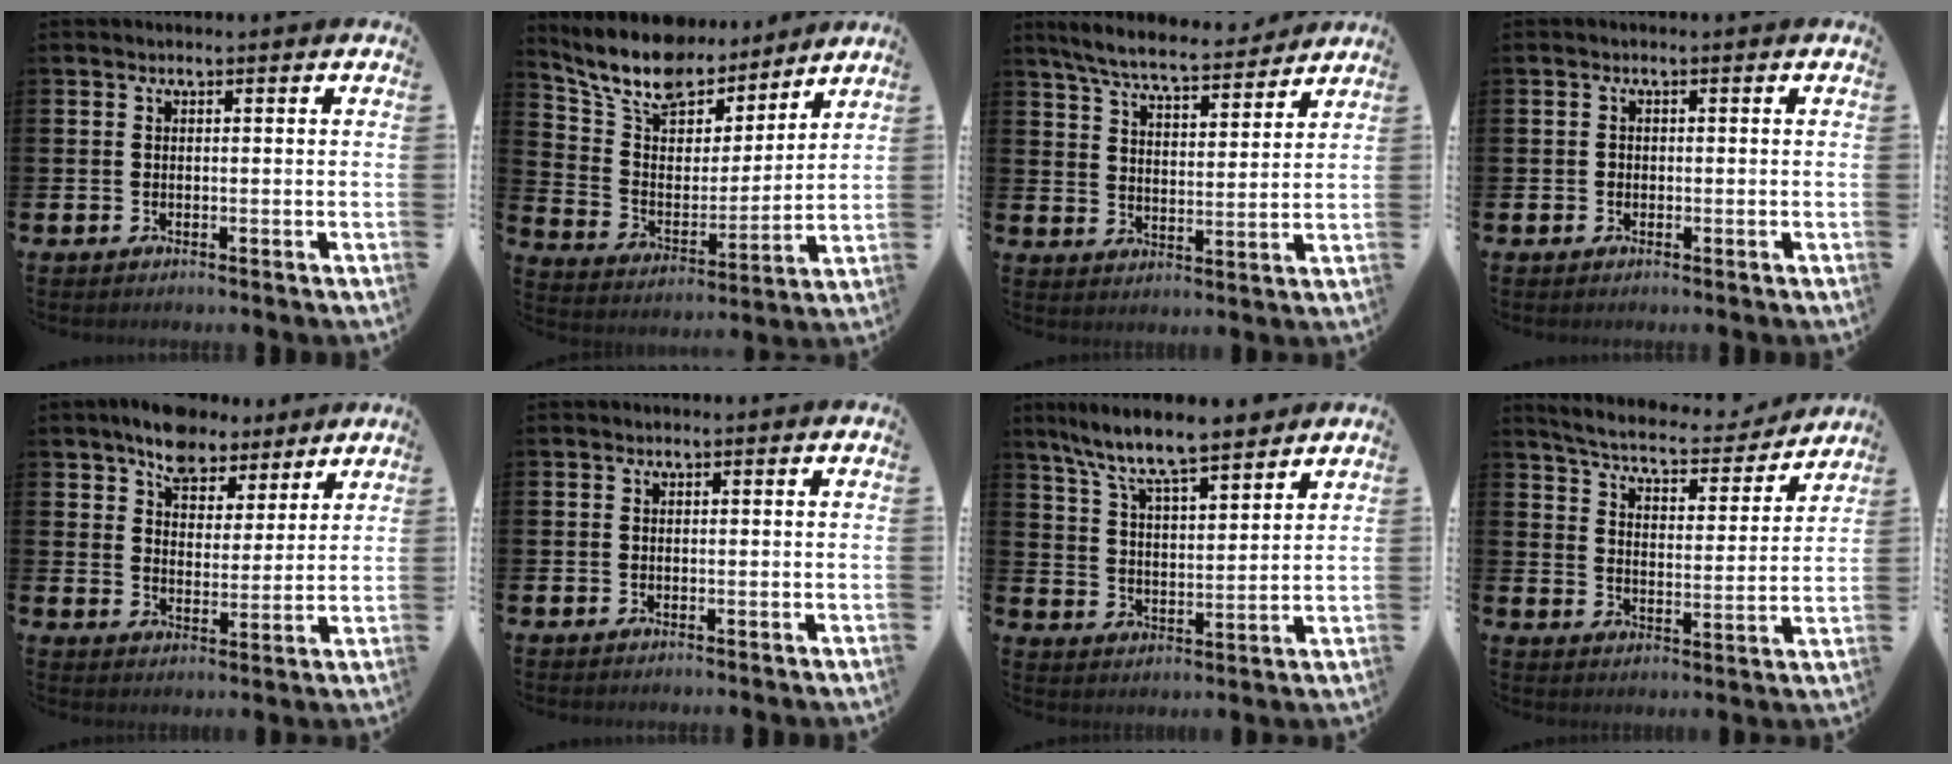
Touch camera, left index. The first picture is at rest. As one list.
[{"total": 11.5, "force": [10.3, 4.4, 2.7], "torque": [-0.098, -0.069, 0.185]}, {"total": 7.4, "force": [6.9, 1.0, 2.4], "torque": [-0.077, -0.038, 0.121]}, {"total": 0.7, "force": [0.0, 0.7, 0.1], "torque": [-0.001, 0.005, -0.003]}, {"total": 7.6, "force": [6.8, 3.0, 1.1], "torque": [-0.040, -0.034, 0.124]}, {"total": 0.0}, {"total": 8.9, "force": [8.1, 1.2, 3.4], "torque": [-0.099, -0.046, 0.146]}, {"total": 6.1, "force": [5.8, 0.9, 1.6], "torque": [-0.063, -0.044, 0.095]}]